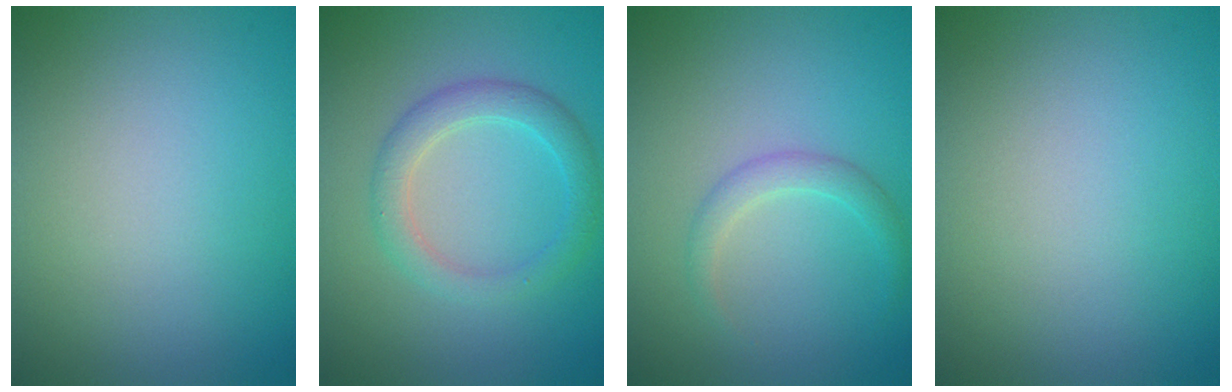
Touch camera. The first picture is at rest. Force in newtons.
{"total": 3.1, "press": 3.1, "slide": 0.0}
{"total": 1.7, "press": 1.7, "slide": 0.1}
{"total": 0.0}